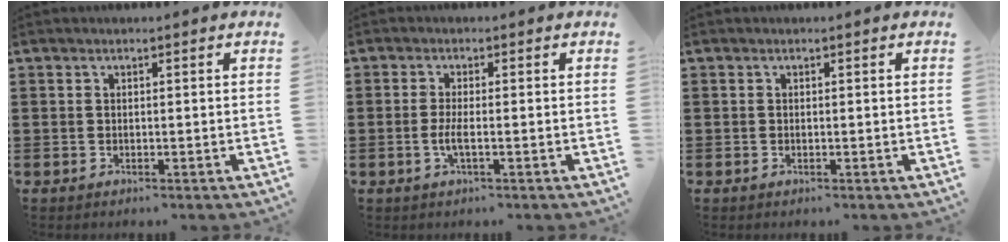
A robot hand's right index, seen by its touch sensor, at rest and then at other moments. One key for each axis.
{"total": 2.7, "fx": -0.8, "fy": 0.4, "fz": 2.6, "tx": -0.060, "ty": -0.007, "tz": -0.020}
{"total": 0.0}